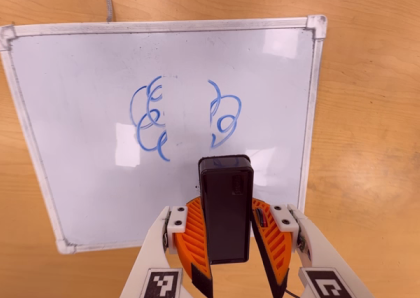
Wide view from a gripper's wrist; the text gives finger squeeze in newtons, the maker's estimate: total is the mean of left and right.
{"total": 7.0, "left": 8.0, "right": 6.1}